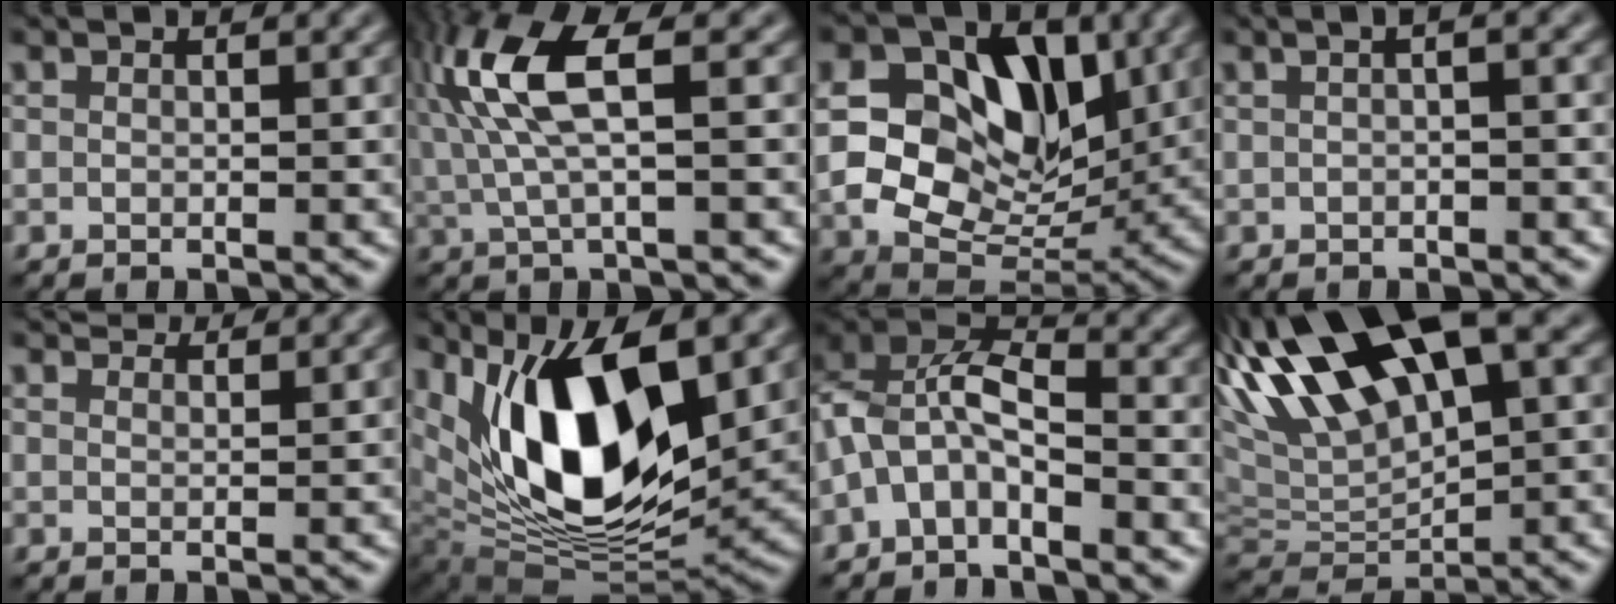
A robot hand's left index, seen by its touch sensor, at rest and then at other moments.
{"total": 7.5, "force": [1.9, 2.1, 6.9], "torque": [-0.163, 0.012, 0.039]}
{"total": 11.5, "force": [2.5, 8.2, 7.7], "torque": [-0.137, -0.007, 0.048]}
{"total": 2.6, "force": [0.3, 1.1, 2.4], "torque": [-0.016, 0.007, -0.009]}
{"total": 3.6, "force": [3.4, 0.6, 1.0], "torque": [-0.016, 0.000, 0.039]}
{"total": 13.8, "force": [4.1, 6.7, 11.4], "torque": [-0.187, -0.015, 0.079]}
{"total": 5.3, "force": [-2.0, 2.9, 4.0], "torque": [-0.081, 0.013, -0.046]}
{"total": 13.5, "force": [6.1, 5.2, 10.9], "torque": [-0.218, 0.021, 0.111]}